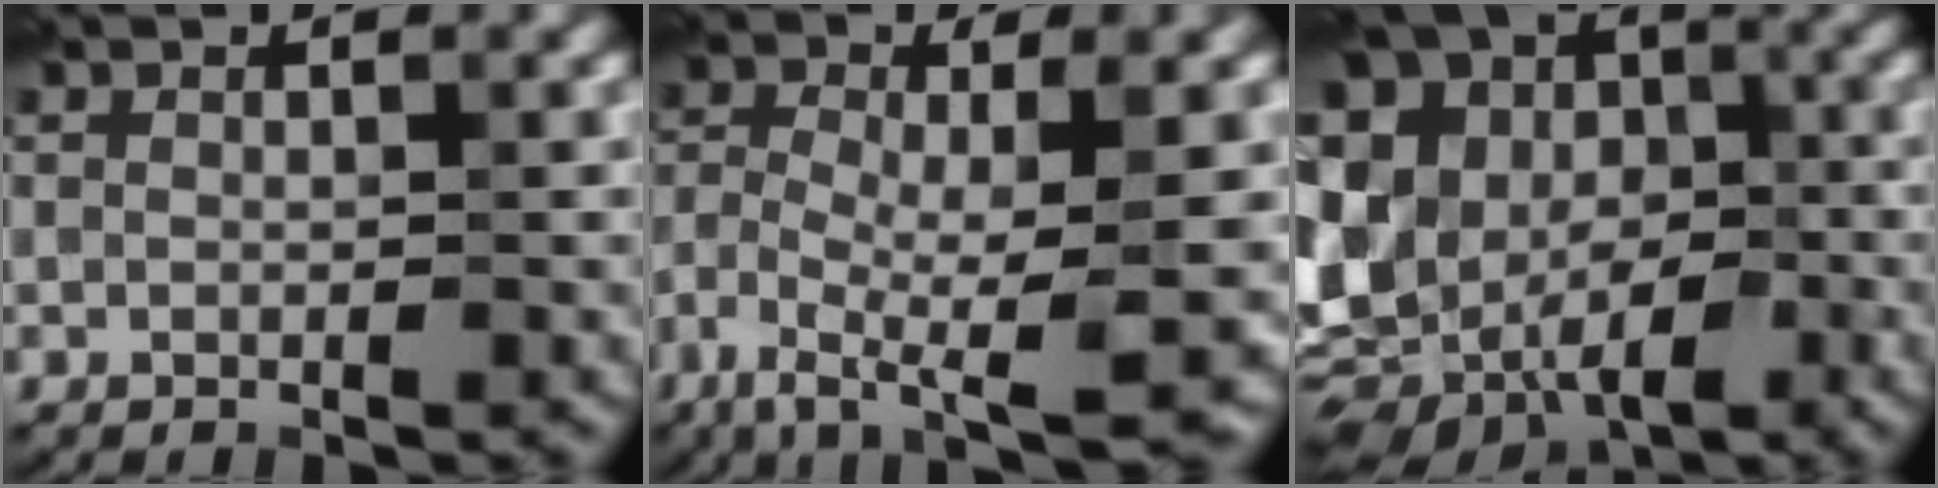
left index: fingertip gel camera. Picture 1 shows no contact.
{"total": 10.8, "force": [-5.2, 3.0, 9.0], "torque": [-0.160, -0.013, -0.093]}
{"total": 20.5, "force": [-1.2, 17.5, 10.5], "torque": [-0.244, 0.010, -0.041]}